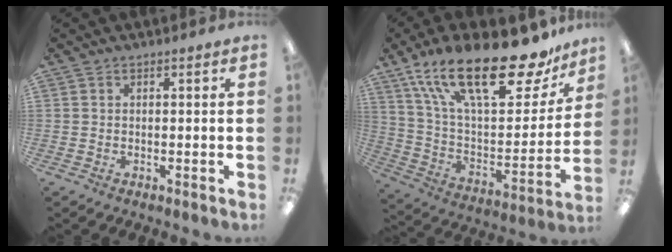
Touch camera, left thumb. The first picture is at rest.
{"total": 27.7, "force": [18.1, 10.2, 18.3], "torque": [-0.306, -0.103, 0.308]}